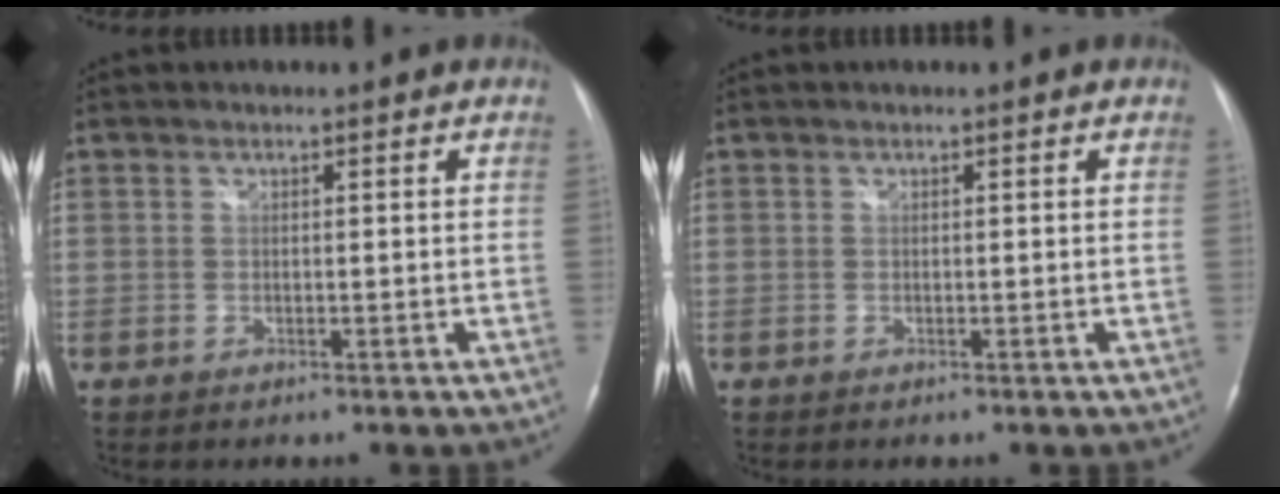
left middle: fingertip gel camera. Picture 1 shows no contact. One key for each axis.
{"total": 0.0}